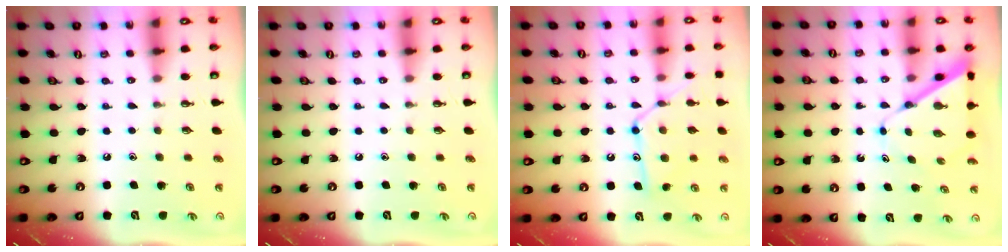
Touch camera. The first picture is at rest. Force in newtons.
{"total": 0.0}
{"total": 12.7, "press": 12.7, "slide": 0.7}
{"total": 6.9, "press": 6.9, "slide": 0.7}